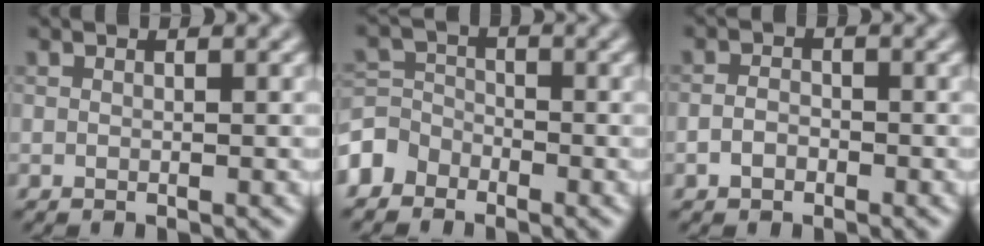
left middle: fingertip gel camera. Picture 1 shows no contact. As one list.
[{"total": 3.1, "force": [-2.2, 2.1, 0.4], "torque": [-0.007, 0.007, -0.055]}, {"total": 1.4, "force": [-0.8, 1.0, 0.6], "torque": [-0.012, 0.003, -0.019]}]